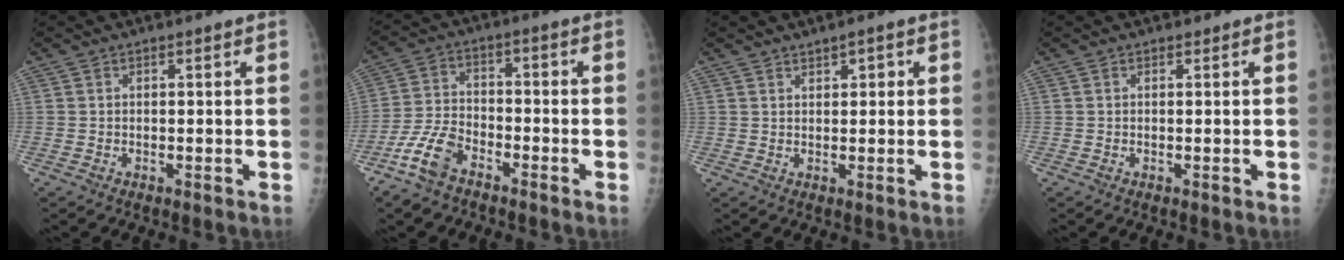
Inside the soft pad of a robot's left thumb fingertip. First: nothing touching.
{"total": 8.6, "force": [-5.7, 4.4, 4.7], "torque": [-0.101, 0.024, -0.116]}
{"total": 2.1, "force": [1.1, 1.5, 0.9], "torque": [0.005, -0.003, 0.014]}
{"total": 0.0}